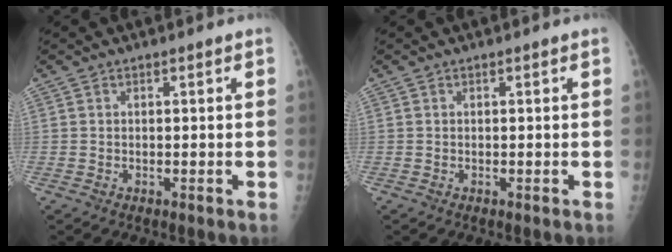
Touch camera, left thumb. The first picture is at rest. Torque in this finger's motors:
{"motor_torque": [-0.04, 0.04, -0.03, -0.03, 0.00]}